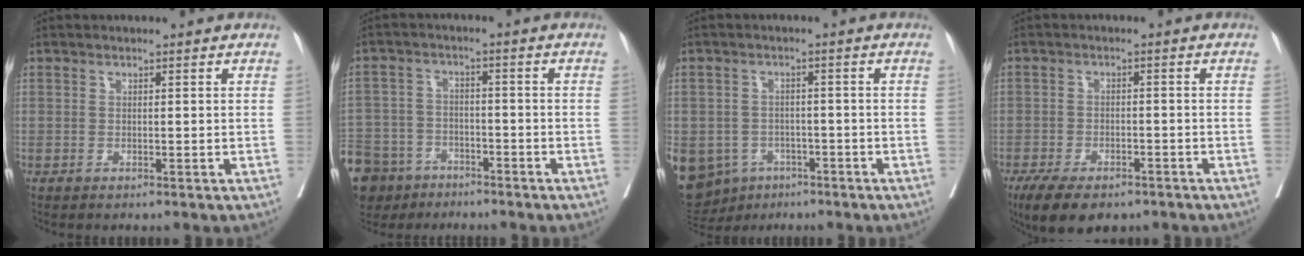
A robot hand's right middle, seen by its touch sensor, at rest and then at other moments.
{"total": 17.1, "force": [-11.5, 11.2, 6.2], "torque": [-0.209, -0.013, -0.185]}
{"total": 15.1, "force": [-7.1, 12.1, 5.5], "torque": [-0.169, -0.001, -0.091]}
{"total": 9.3, "force": [-6.7, 3.6, 5.4], "torque": [-0.087, -0.010, -0.101]}